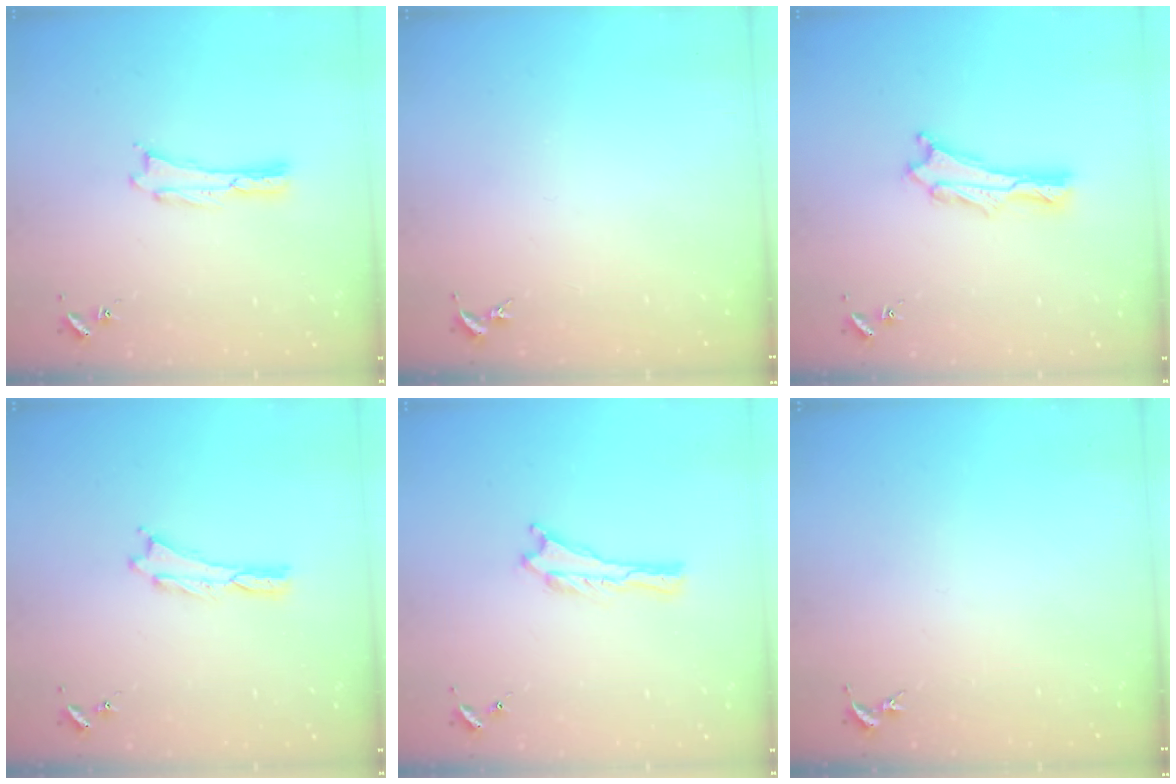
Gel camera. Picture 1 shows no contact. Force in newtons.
{"total": 0.0}
{"total": 1.5, "press": 1.4, "slide": 0.2}
{"total": 0.0}
{"total": 0.0}
{"total": 0.0}